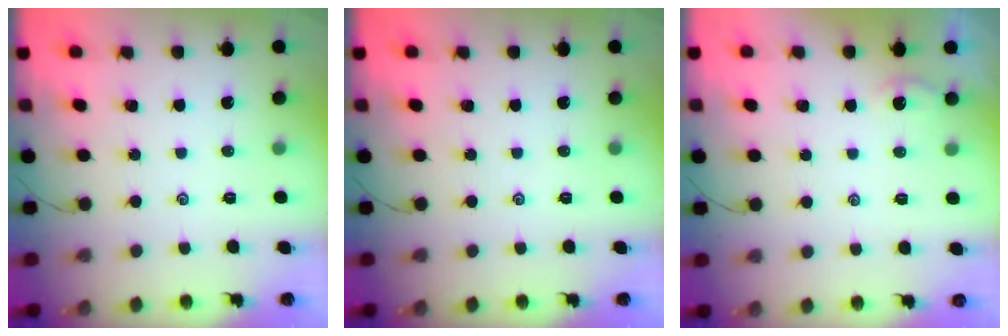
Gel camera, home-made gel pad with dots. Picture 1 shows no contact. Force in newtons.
{"total": 0.0}
{"total": 0.8, "press": 0.8, "slide": 0.2}